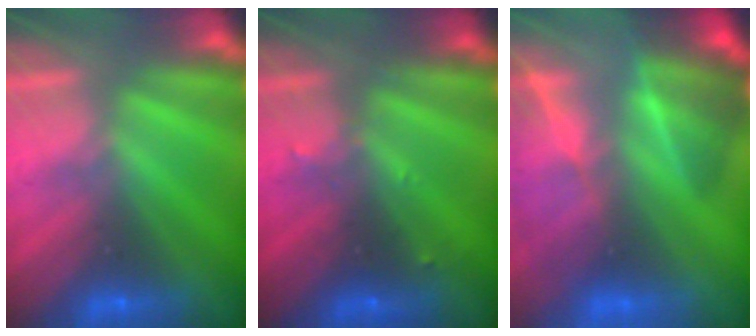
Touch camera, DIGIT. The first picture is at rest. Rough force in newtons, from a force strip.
{"total": 2.5}
{"total": 8.6}